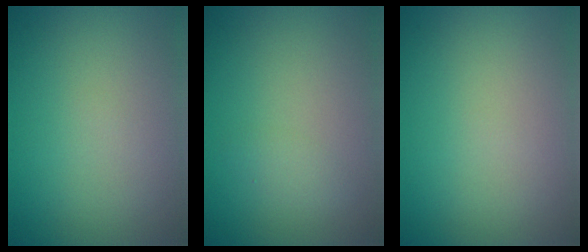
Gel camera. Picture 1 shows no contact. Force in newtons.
{"total": 0.9, "press": 0.9, "slide": 0.1}
{"total": 0.0}